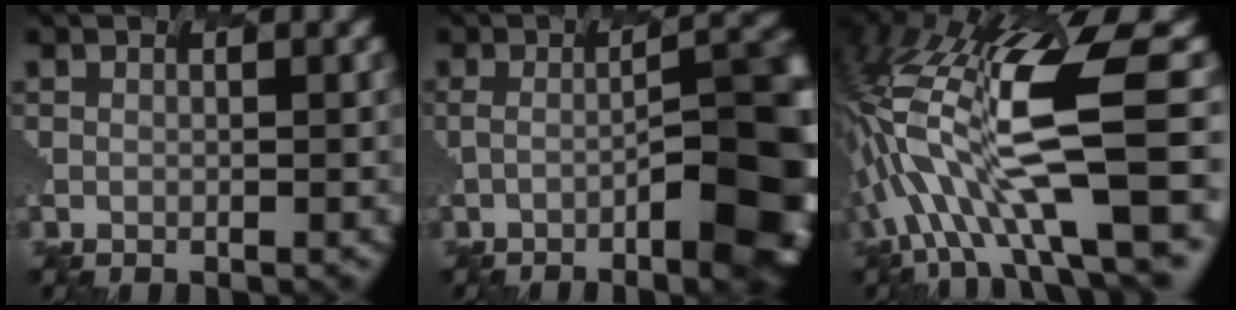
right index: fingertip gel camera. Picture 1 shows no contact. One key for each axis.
{"total": 11.2, "fx": -3.8, "fy": 3.2, "fz": 10.1, "tx": -0.111, "ty": 0.011, "tz": -0.058}
{"total": 12.6, "fx": -0.5, "fy": 4.1, "fz": 12.0, "tx": -0.260, "ty": 0.023, "tz": -0.015}